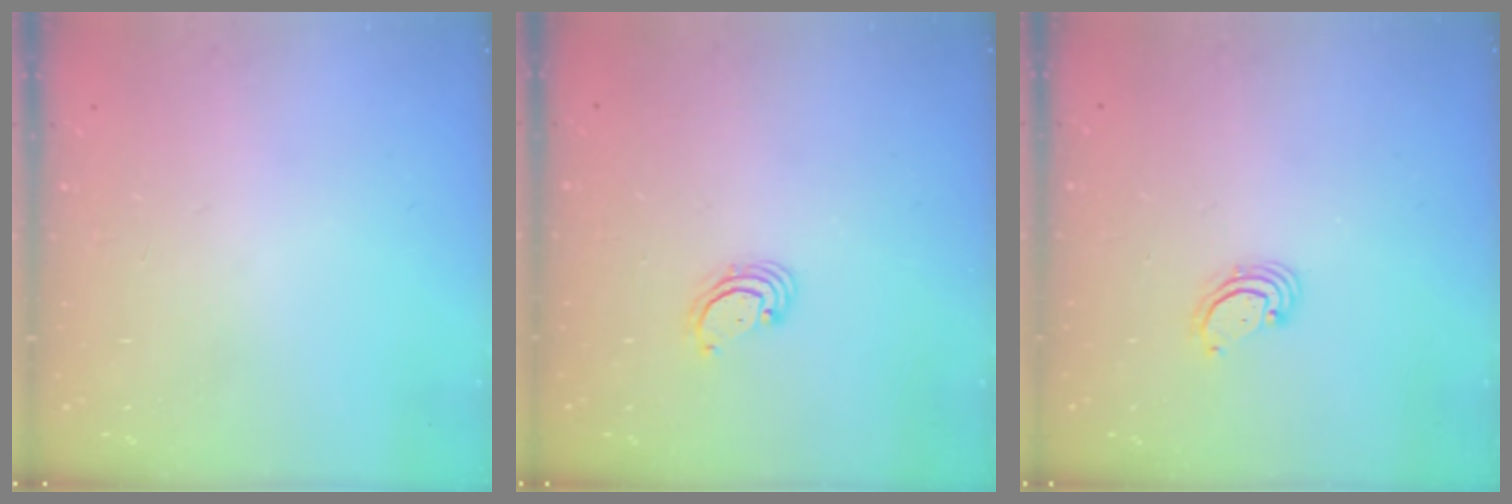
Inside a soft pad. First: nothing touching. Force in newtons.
{"total": 2.6, "press": 2.6, "slide": 0.3}
{"total": 2.7, "press": 2.7, "slide": 0.3}